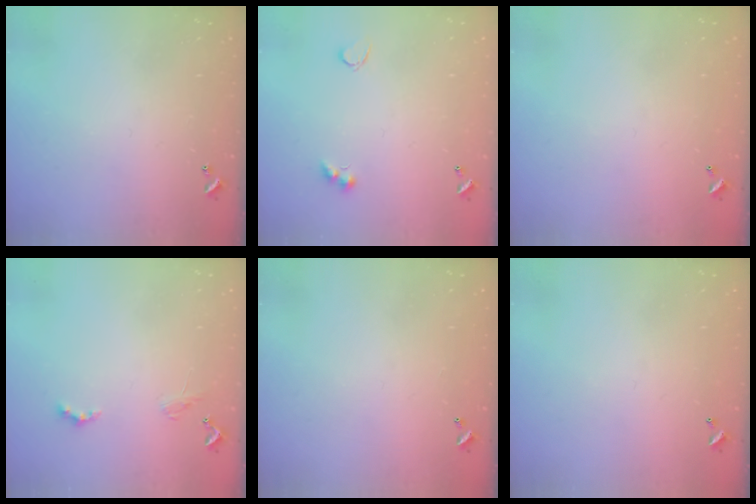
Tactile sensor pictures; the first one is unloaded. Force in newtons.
{"total": 2.8, "press": 2.7, "slide": 0.7}
{"total": 2.7, "press": 2.7, "slide": 0.1}
{"total": 1.1, "press": 1.1, "slide": 0.4}
{"total": 3.0, "press": 3.0, "slide": 0.1}
{"total": 2.7, "press": 2.7, "slide": 0.1}